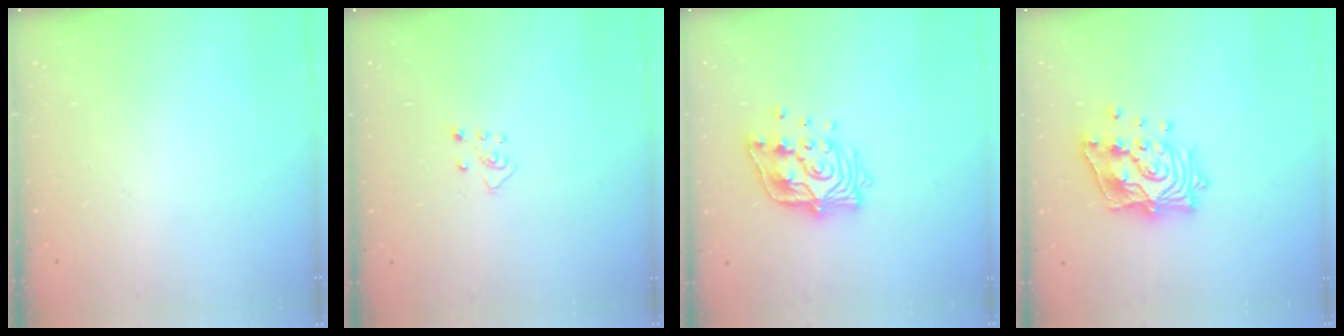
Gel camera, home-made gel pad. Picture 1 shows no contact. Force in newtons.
{"total": 4.6, "press": 4.6, "slide": 0.3}
{"total": 14.7, "press": 14.6, "slide": 1.4}
{"total": 16.3, "press": 16.1, "slide": 2.3}